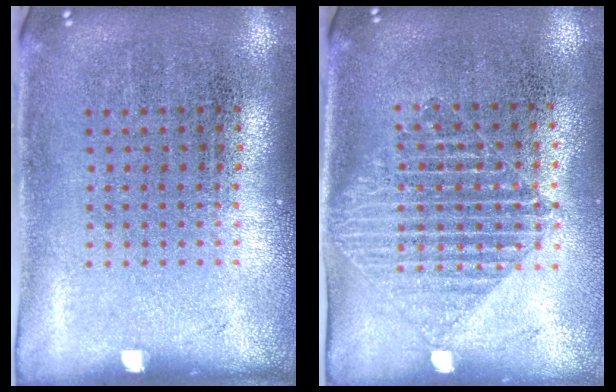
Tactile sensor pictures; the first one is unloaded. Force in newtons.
{"total": 1.5, "press": 1.3, "slide": 0.7}